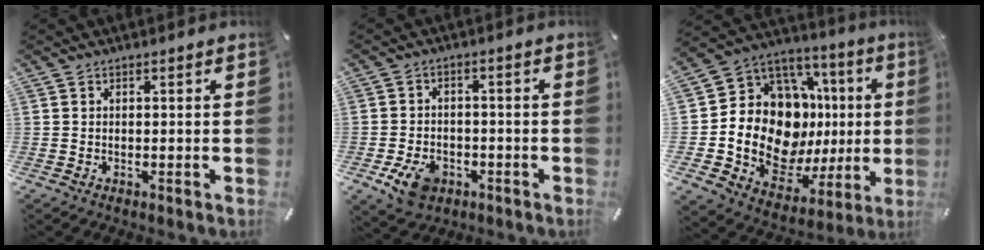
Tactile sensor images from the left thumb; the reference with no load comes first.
{"total": 7.3, "force": [-3.3, 5.2, 3.8], "torque": [-0.073, 0.013, -0.061]}
{"total": 17.7, "force": [1.4, 13.4, 11.6], "torque": [-0.207, -0.056, 0.036]}